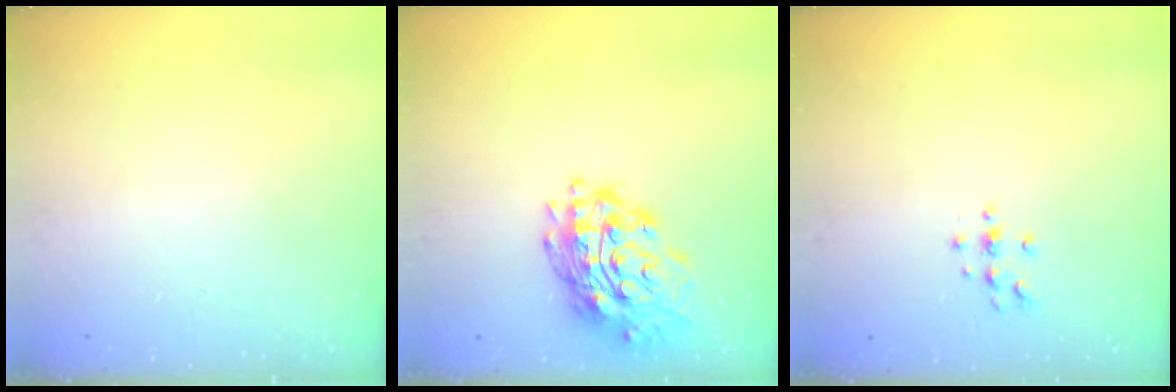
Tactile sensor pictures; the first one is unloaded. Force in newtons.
{"total": 20.0, "press": 19.9, "slide": 2.0}
{"total": 4.0, "press": 3.9, "slide": 0.4}